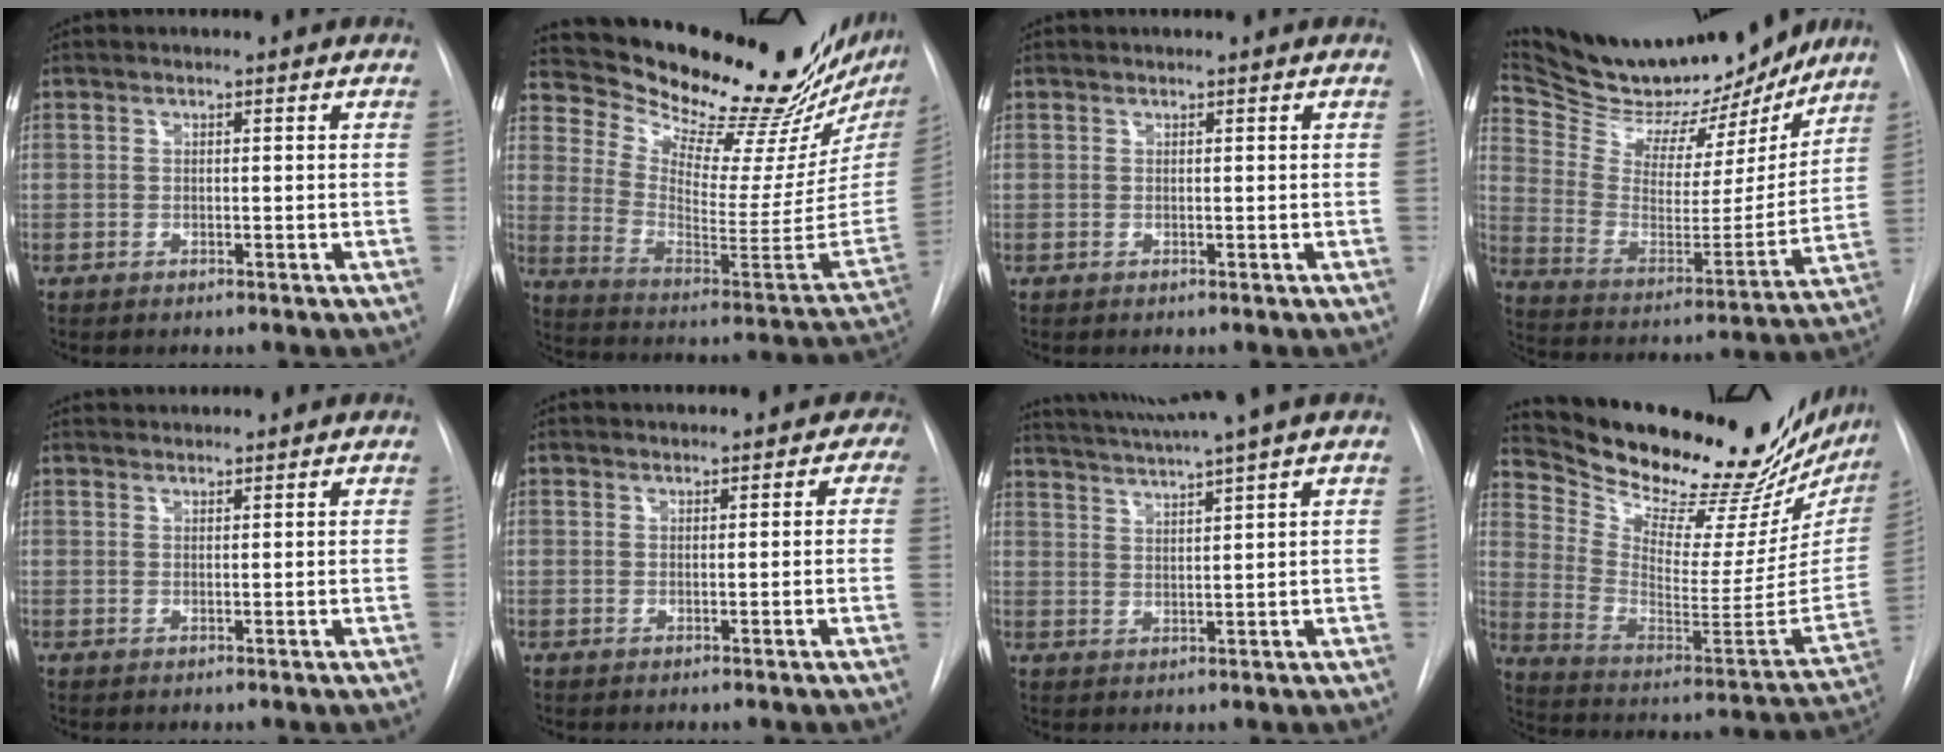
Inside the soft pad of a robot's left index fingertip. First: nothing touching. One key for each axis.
{"total": 29.8, "fx": 25.7, "fy": 3.7, "fz": 14.6, "tx": -0.234, "ty": -0.115, "tz": 0.351}
{"total": 0.0}
{"total": 26.1, "fx": 23.2, "fy": 7.6, "fz": 9.1, "tx": -0.161, "ty": -0.021, "tz": 0.348}
{"total": 2.9, "fx": 2.9, "fy": 0.1, "fz": 0.3, "tx": -0.009, "ty": 0.029, "tz": 0.050}
{"total": 3.1, "fx": 2.1, "fy": 2.0, "fz": 1.1, "tx": 0.009, "ty": 0.013, "tz": 0.021}
{"total": 9.9, "fx": 8.3, "fy": -2.4, "fz": 4.7, "tx": -0.085, "ty": 0.000, "tz": 0.125}
{"total": 32.2, "fx": 28.1, "fy": 6.7, "fz": 14.2, "tx": -0.236, "ty": -0.092, "tz": 0.385}